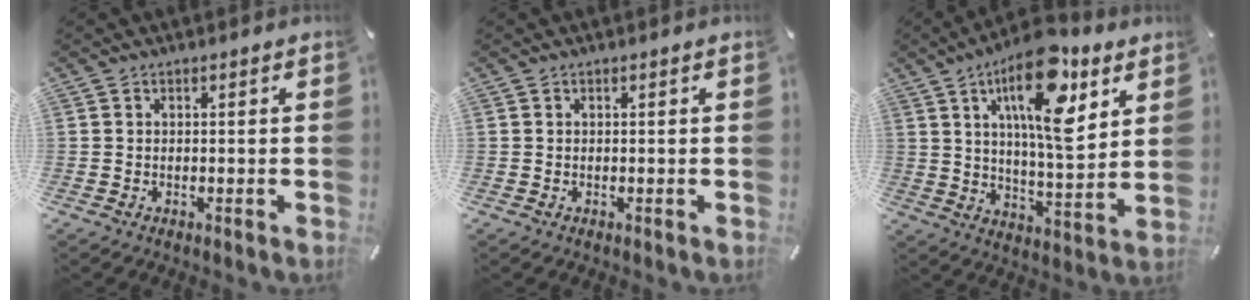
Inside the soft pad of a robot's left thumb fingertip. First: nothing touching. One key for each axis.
{"total": 0.0}
{"total": 18.7, "fx": 9.3, "fy": 7.0, "fz": 14.7, "tx": -0.252, "ty": -0.037, "tz": 0.143}